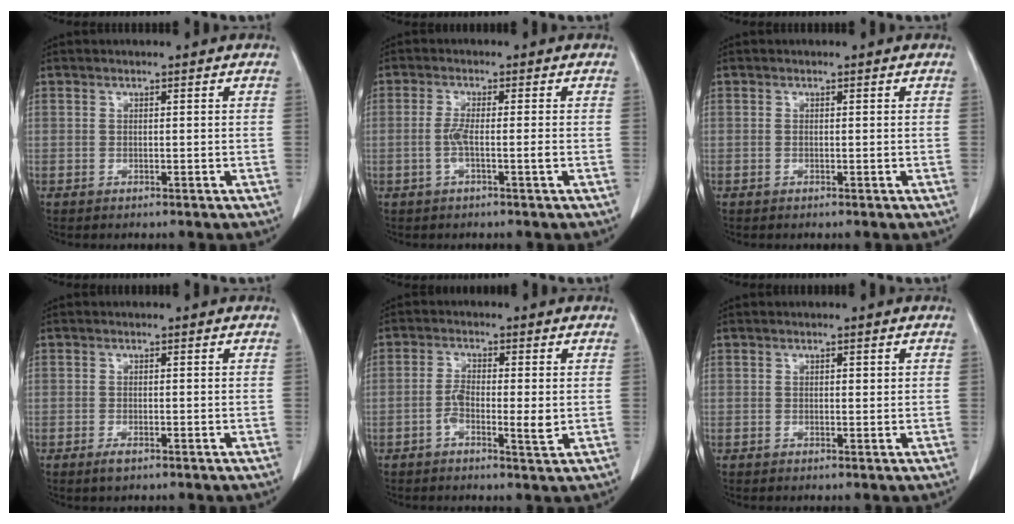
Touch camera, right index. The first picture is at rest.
{"total": 2.9, "force": [-0.8, -0.2, 2.8], "torque": [-0.059, 0.000, -0.017]}
{"total": 0.0}
{"total": 1.3, "force": [-0.9, 0.3, 1.0], "torque": [-0.024, -0.004, -0.013]}
{"total": 4.6, "force": [-0.9, 1.2, 4.4], "torque": [-0.083, -0.001, -0.016]}
{"total": 0.9, "force": [0.3, 0.3, 0.8], "torque": [-0.010, 0.001, 0.003]}